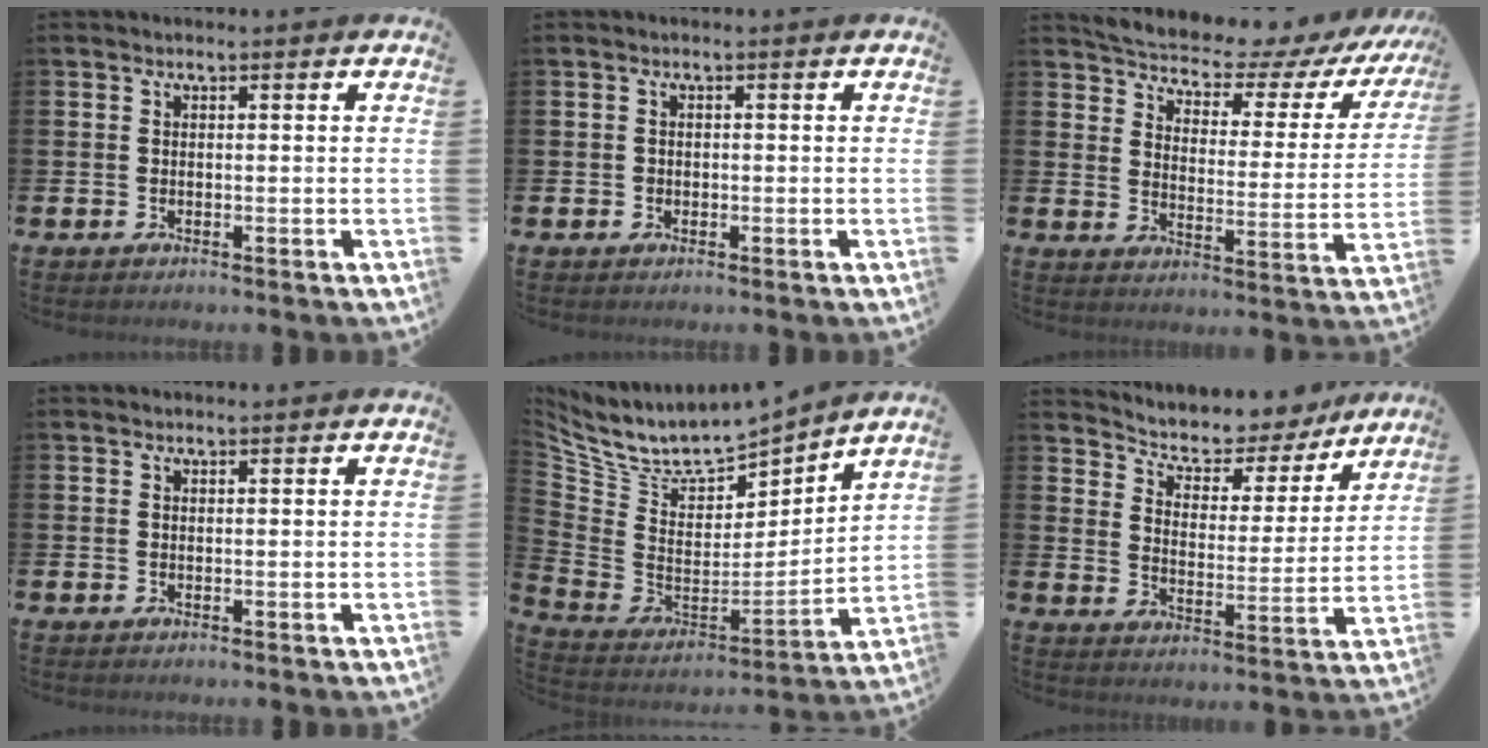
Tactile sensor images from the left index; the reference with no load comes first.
{"total": 0.6, "force": [0.0, 0.6, 0.1], "torque": [0.005, 0.003, -0.002]}
{"total": 5.7, "force": [5.3, 1.4, 1.6], "torque": [-0.050, -0.048, 0.084]}
{"total": 0.5, "force": [0.5, 0.0, 0.1], "torque": [0.006, -0.003, 0.009]}
{"total": 8.2, "force": [7.6, 2.4, 2.3], "torque": [-0.084, -0.062, 0.130]}
{"total": 6.4, "force": [6.0, 2.3, 0.8], "torque": [-0.039, -0.052, 0.098]}